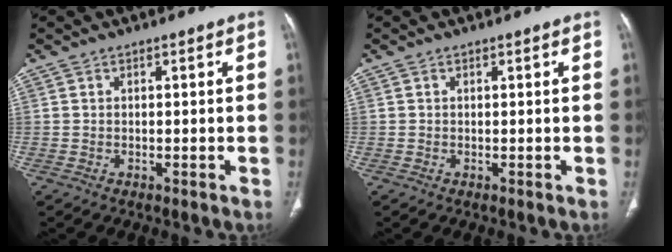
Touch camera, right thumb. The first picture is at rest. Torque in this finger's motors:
{"motor_torque": [-0.27, 0.04, -0.21, 0.14, 0.03]}